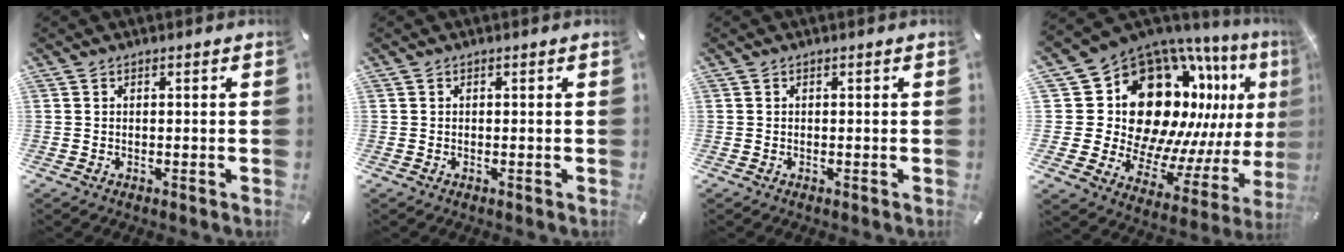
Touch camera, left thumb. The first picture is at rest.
{"total": 0.0}
{"total": 0.0}
{"total": 22.2, "force": [9.8, 16.3, 11.4], "torque": [-0.185, -0.116, 0.208]}